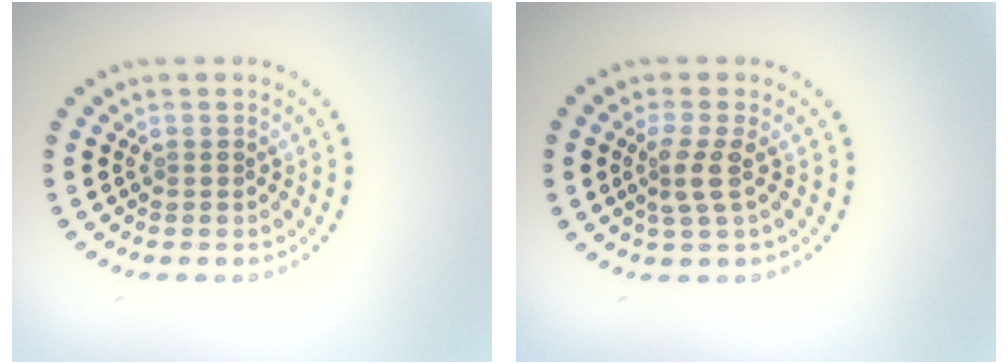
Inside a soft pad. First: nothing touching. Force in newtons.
{"total": 2.3, "press": 1.7, "slide": 1.6}